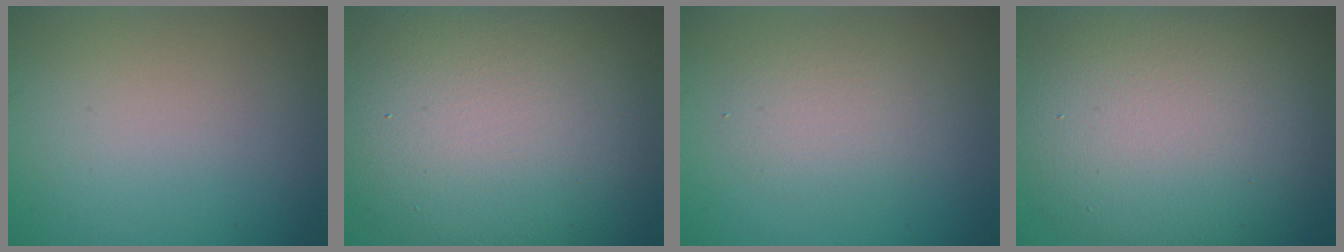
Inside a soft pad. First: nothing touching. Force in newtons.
{"total": 14.2, "press": 14.2, "slide": 0.7}
{"total": 2.6, "press": 2.6, "slide": 0.0}
{"total": 12.8, "press": 12.8, "slide": 1.0}